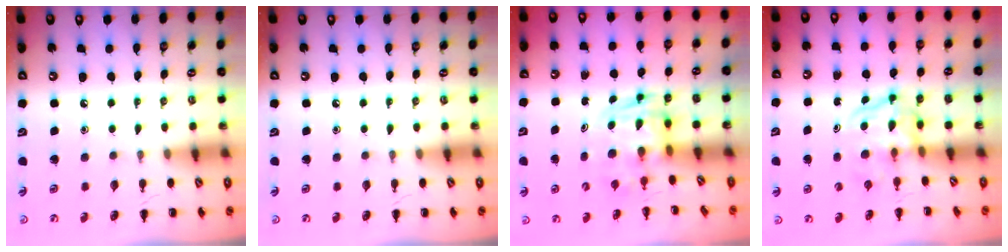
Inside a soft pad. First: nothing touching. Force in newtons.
{"total": 0.0}
{"total": 2.8, "press": 2.8, "slide": 0.5}
{"total": 3.8, "press": 3.8, "slide": 0.4}